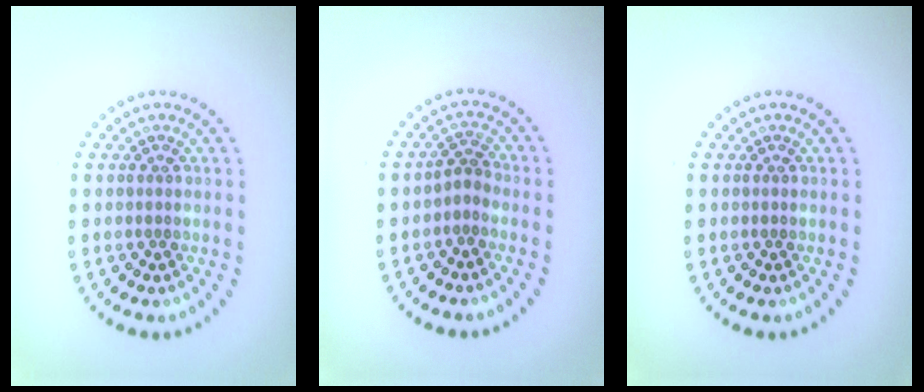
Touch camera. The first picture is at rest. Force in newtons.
{"total": 1.6, "press": 1.1, "slide": 1.2}
{"total": 0.0}